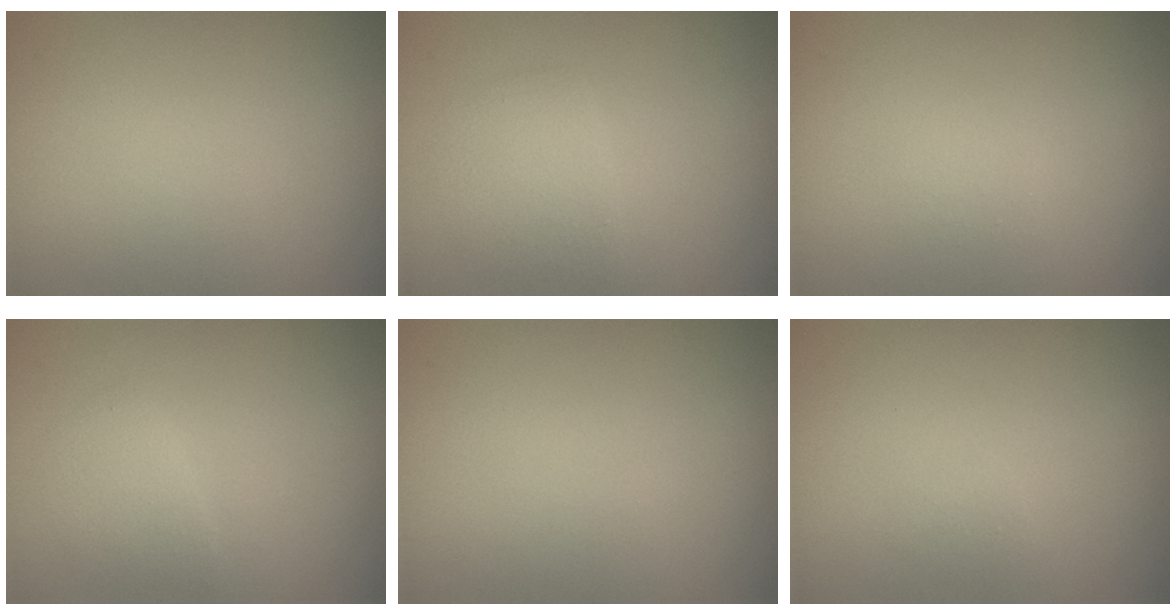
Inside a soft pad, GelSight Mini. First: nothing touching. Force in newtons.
{"total": 2.2, "press": 2.2, "slide": 0.1}
{"total": 0.7, "press": 0.7, "slide": 0.1}
{"total": 1.6, "press": 1.6, "slide": 0.1}
{"total": 0.0}
{"total": 0.7, "press": 0.7, "slide": 0.0}